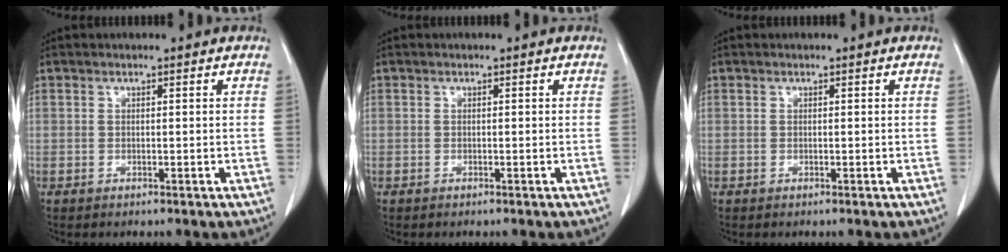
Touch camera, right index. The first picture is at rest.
{"total": 0.0}
{"total": 0.0}